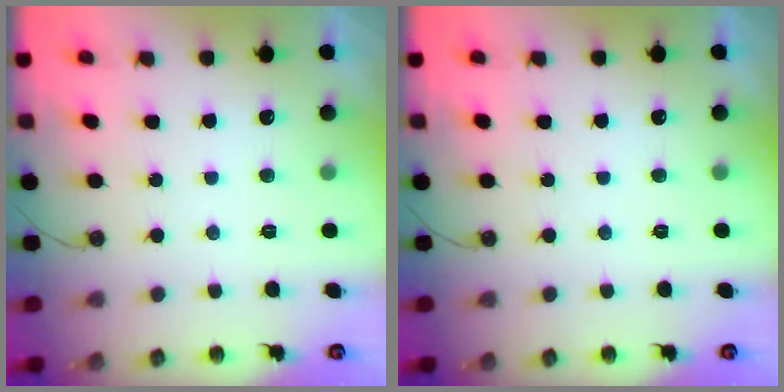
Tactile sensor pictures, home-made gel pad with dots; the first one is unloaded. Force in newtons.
{"total": 0.0}